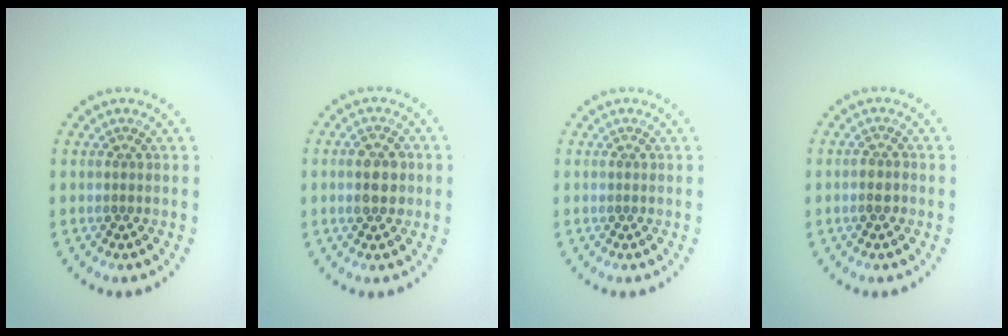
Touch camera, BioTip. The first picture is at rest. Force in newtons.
{"total": 2.7, "press": 2.7, "slide": 0.1}
{"total": 0.0}
{"total": 1.3, "press": 1.1, "slide": 0.6}